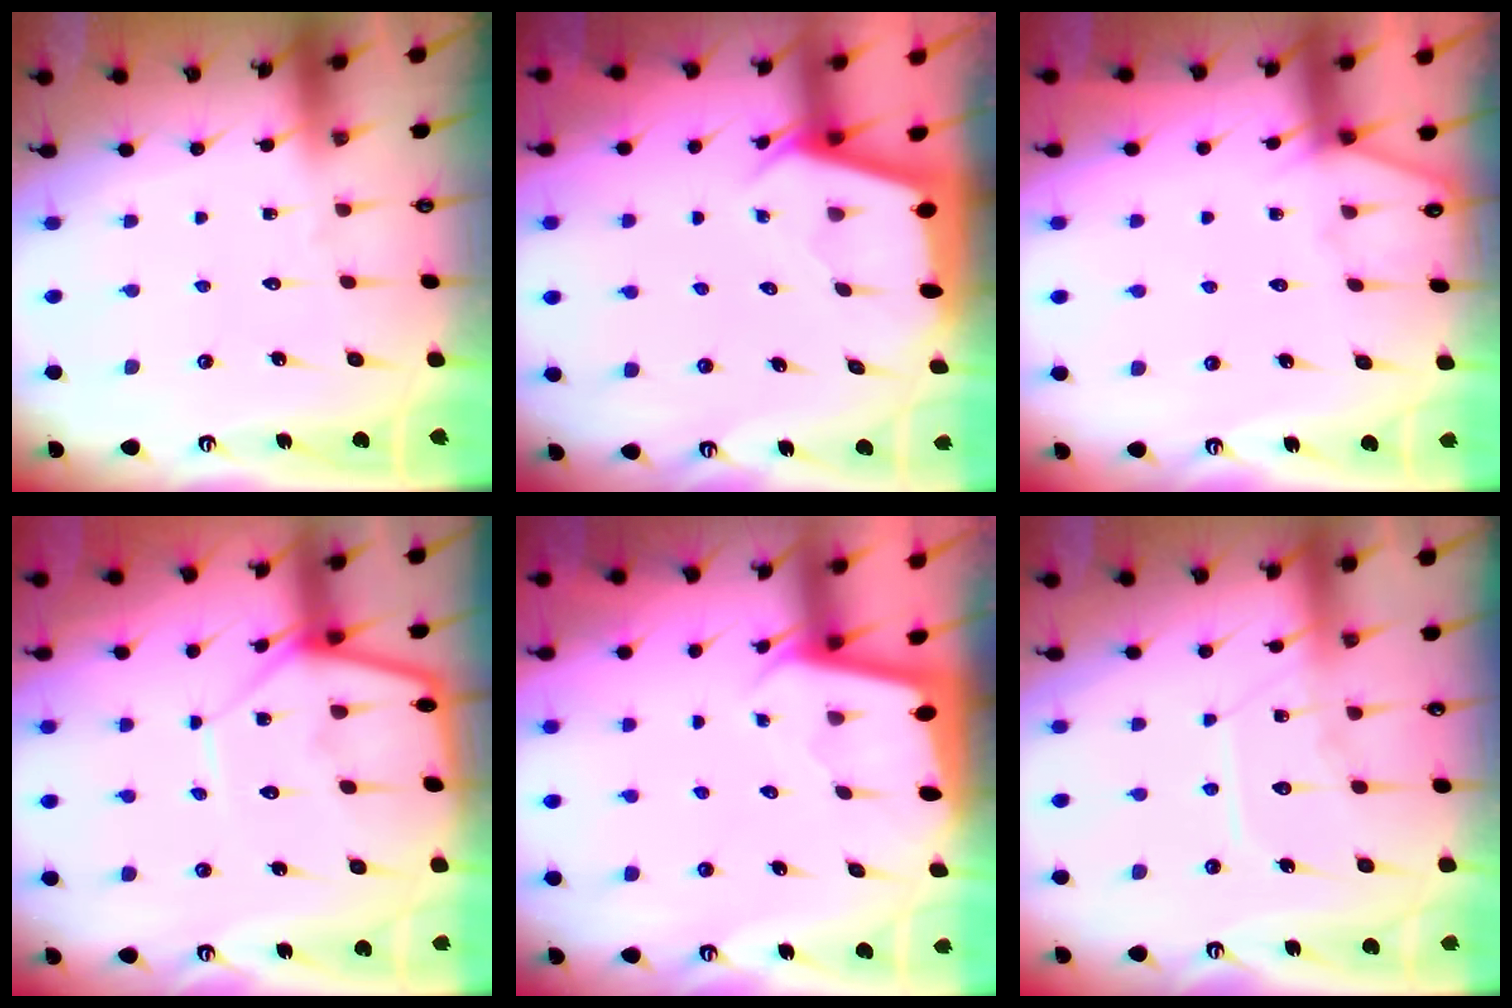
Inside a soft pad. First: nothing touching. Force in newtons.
{"total": 3.4, "press": 3.4, "slide": 0.2}
{"total": 2.9, "press": 2.9, "slide": 0.3}
{"total": 9.3, "press": 9.3, "slide": 1.0}
{"total": 1.8, "press": 1.8, "slide": 0.1}
{"total": 9.9, "press": 9.8, "slide": 0.8}